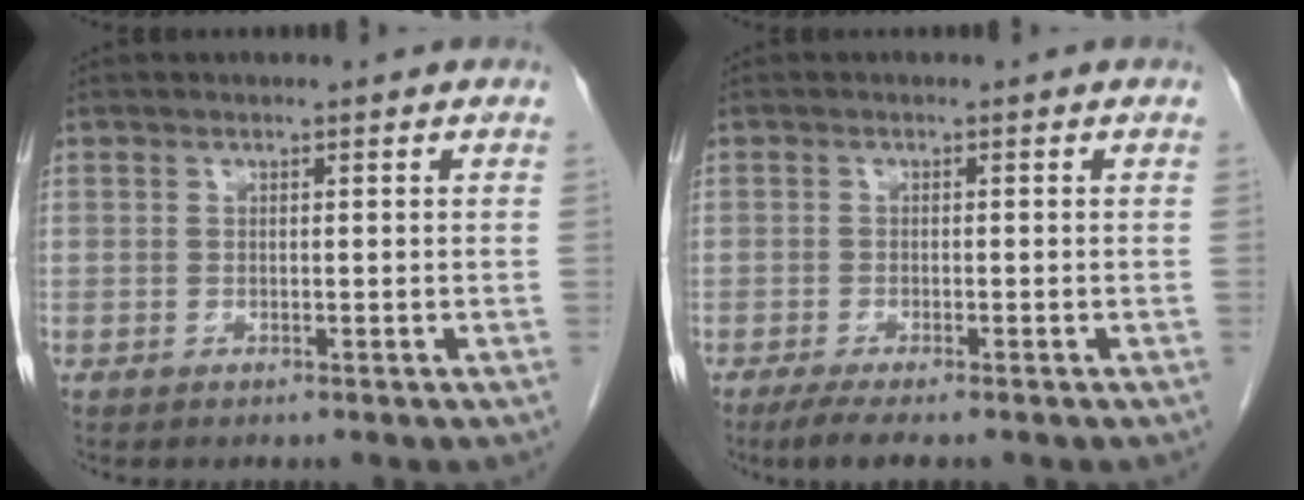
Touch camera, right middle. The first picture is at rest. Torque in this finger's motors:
{"motor_torque": [0.35, -0.23, 0.05, 0.03]}